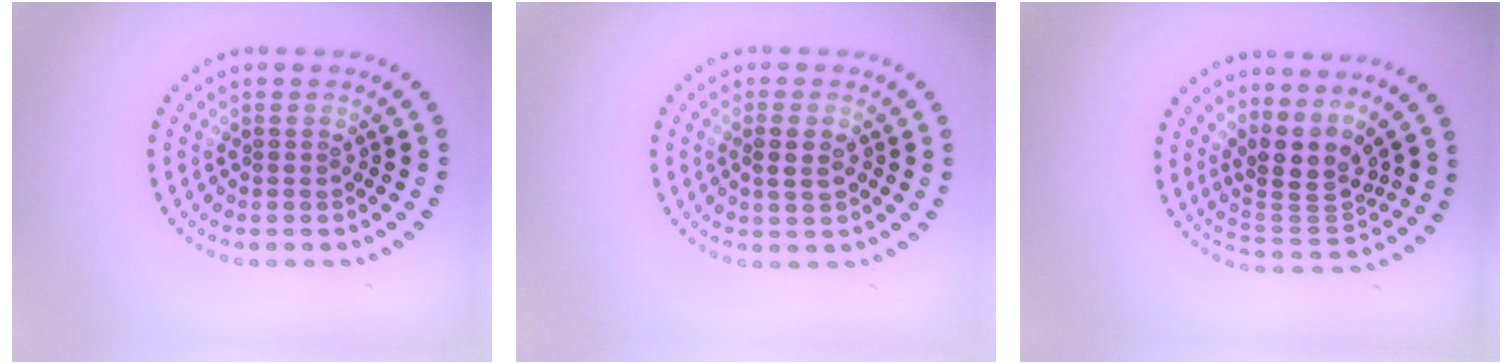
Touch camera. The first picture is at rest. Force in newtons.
{"total": 1.7, "press": 1.6, "slide": 0.2}
{"total": 3.9, "press": 3.0, "slide": 2.4}